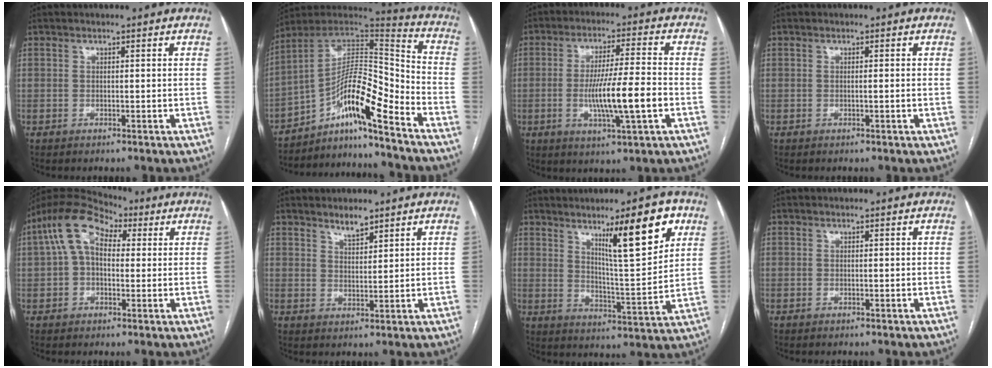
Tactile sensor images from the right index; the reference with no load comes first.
{"total": 14.5, "force": [-9.0, 1.8, 11.2], "torque": [-0.195, 0.032, -0.150]}
{"total": 10.8, "force": [-2.4, 0.3, 10.5], "torque": [-0.193, -0.007, -0.043]}
{"total": 0.6, "force": [-0.1, -0.1, 0.6], "torque": [-0.008, 0.000, 0.000]}
{"total": 10.9, "force": [3.5, 6.6, 7.9], "torque": [-0.161, 0.061, 0.059]}
{"total": 3.1, "force": [2.7, 0.9, 1.3], "torque": [-0.024, -0.006, 0.049]}
{"total": 12.7, "force": [7.0, 1.4, 10.6], "torque": [-0.160, -0.010, 0.110]}
{"total": 0.0}